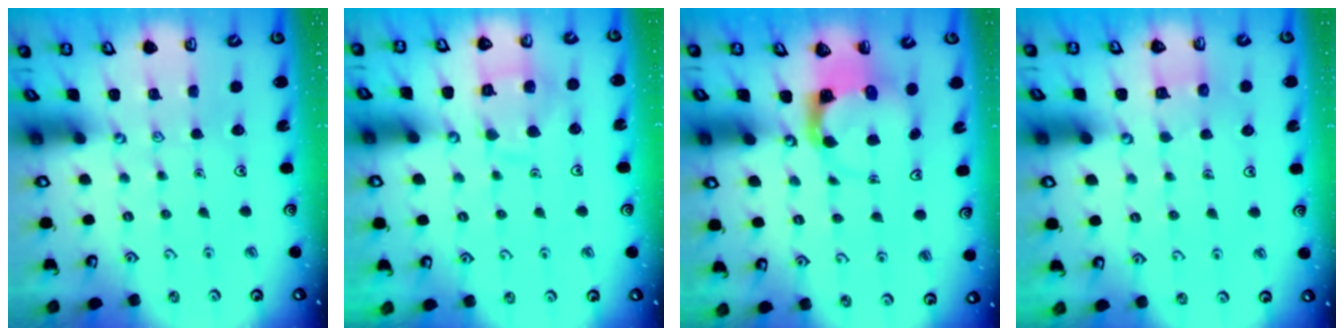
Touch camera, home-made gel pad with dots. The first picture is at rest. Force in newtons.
{"total": 10.7, "press": 10.7, "slide": 0.9}
{"total": 3.7, "press": 3.6, "slide": 0.5}
{"total": 4.1, "press": 4.1, "slide": 0.3}